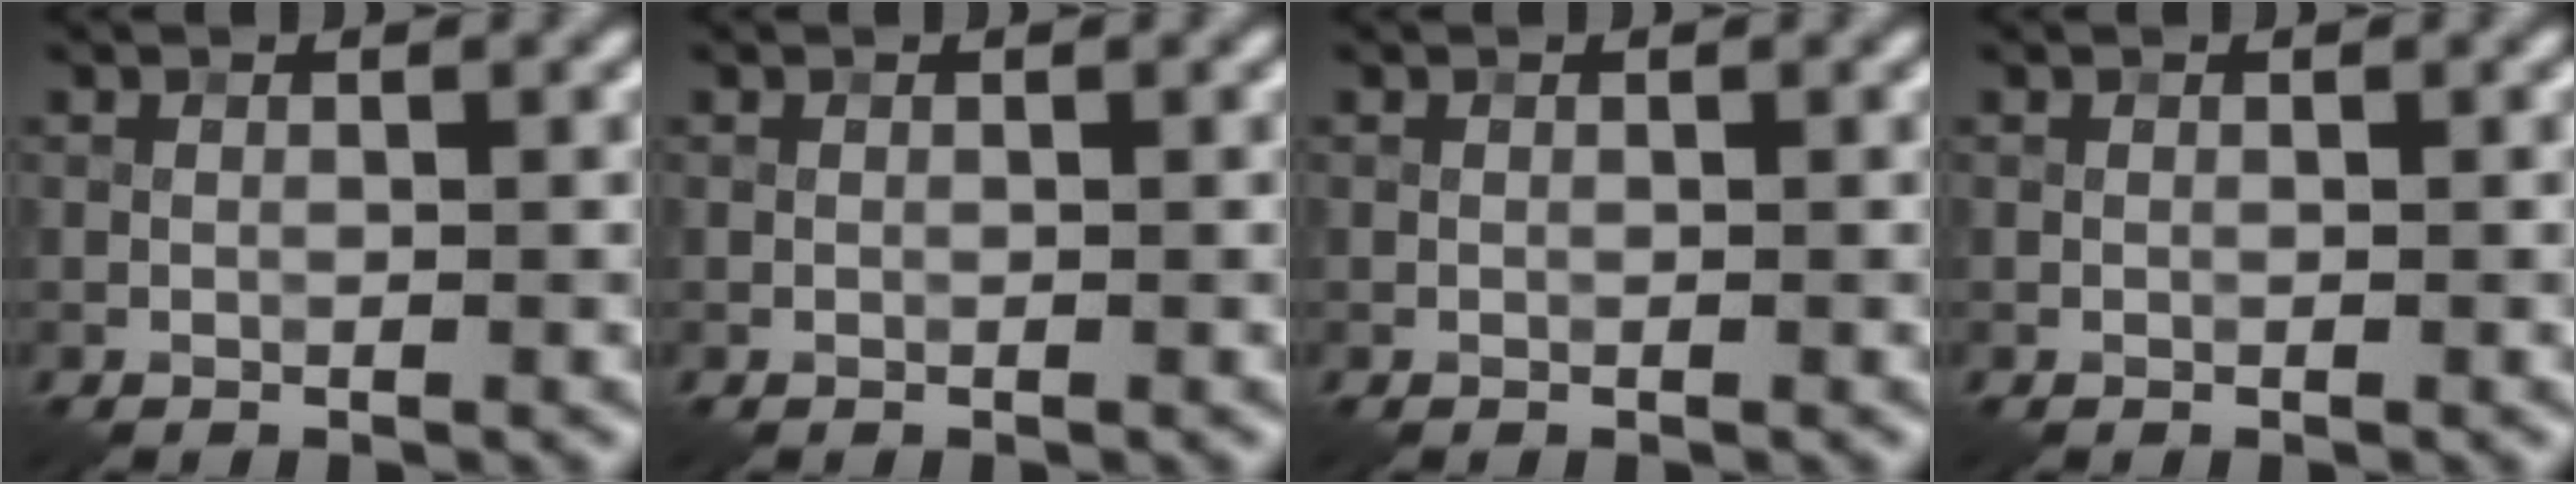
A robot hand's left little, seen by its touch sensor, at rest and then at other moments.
{"total": 0.0}
{"total": 0.0}
{"total": 0.0}